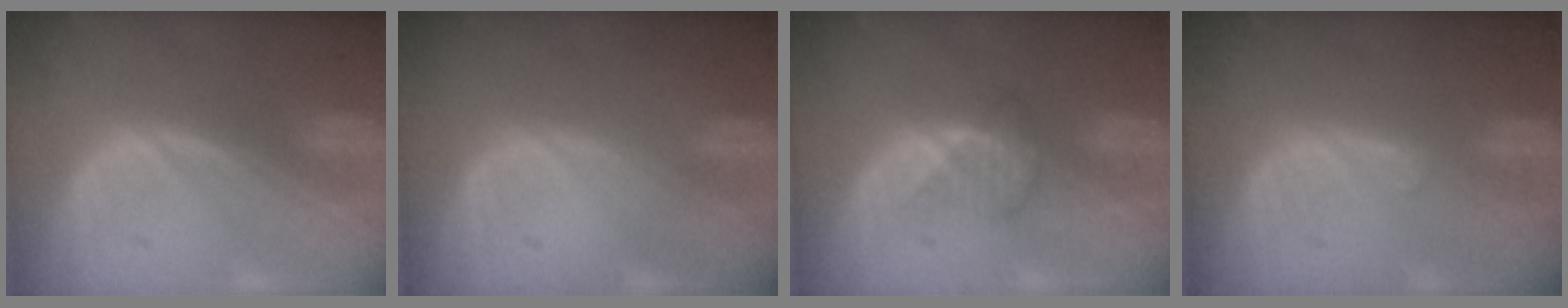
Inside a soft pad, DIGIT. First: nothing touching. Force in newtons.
{"total": 0.0}
{"total": 2.6, "press": 2.6, "slide": 0.4}
{"total": 0.9, "press": 0.7, "slide": 0.6}